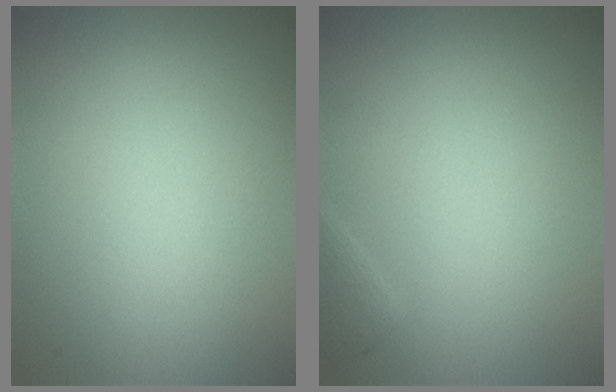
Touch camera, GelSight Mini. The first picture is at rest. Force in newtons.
{"total": 0.7, "press": 0.7, "slide": 0.1}